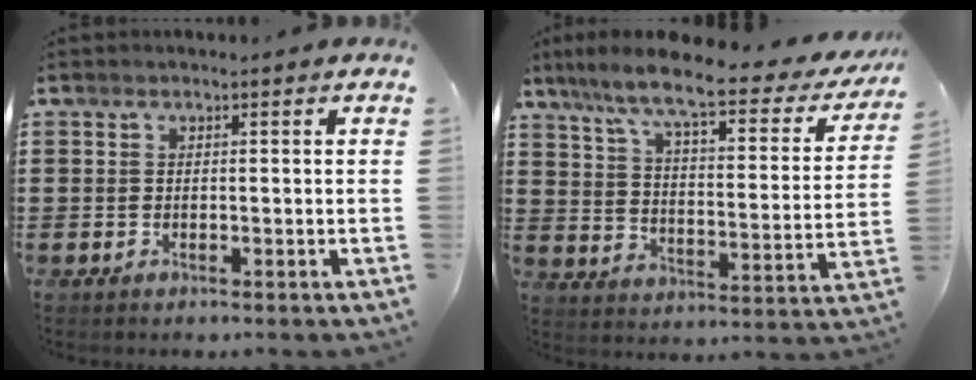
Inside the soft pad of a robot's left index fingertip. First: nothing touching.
{"total": 9.0, "force": [7.1, 0.6, 5.4], "torque": [-0.132, -0.042, 0.114]}